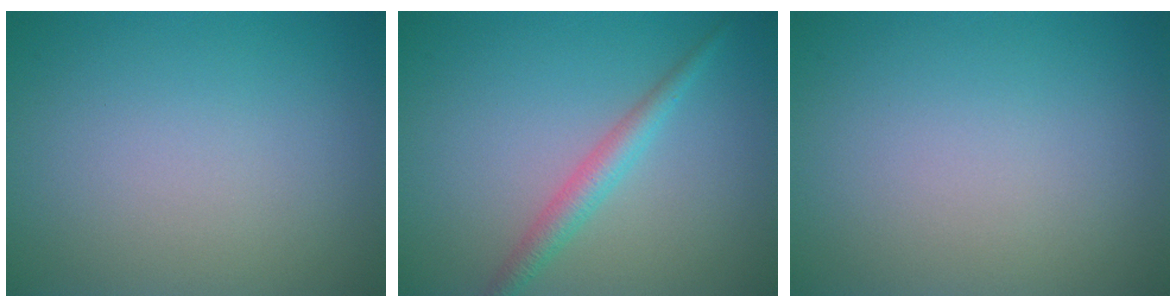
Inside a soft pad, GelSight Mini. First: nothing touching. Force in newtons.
{"total": 2.3, "press": 2.3, "slide": 0.1}
{"total": 0.0}